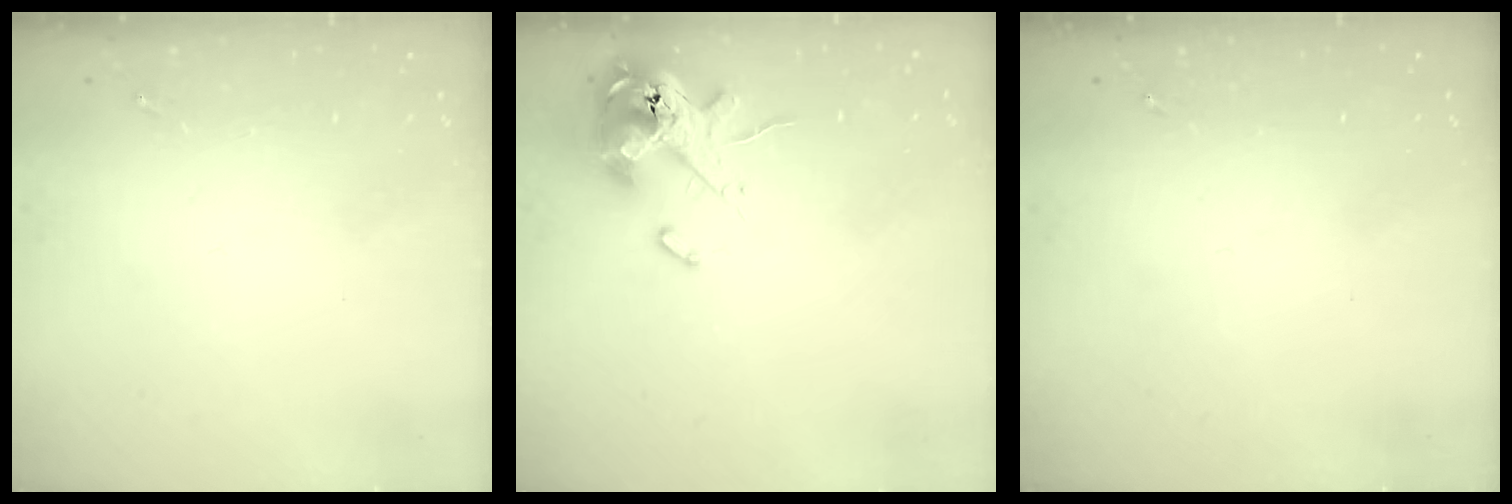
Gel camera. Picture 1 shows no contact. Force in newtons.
{"total": 14.6, "press": 14.4, "slide": 2.8}
{"total": 0.0}